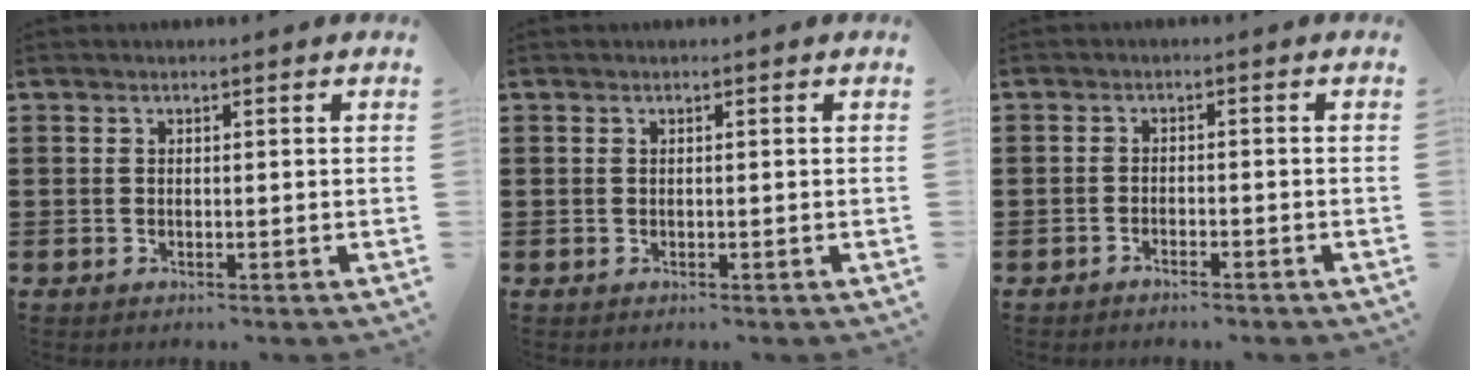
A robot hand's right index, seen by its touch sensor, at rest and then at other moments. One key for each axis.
{"total": 0.0}
{"total": 1.4, "fx": -1.4, "fy": 0.2, "fz": 0.2, "tx": -0.009, "ty": 0.003, "tz": -0.028}